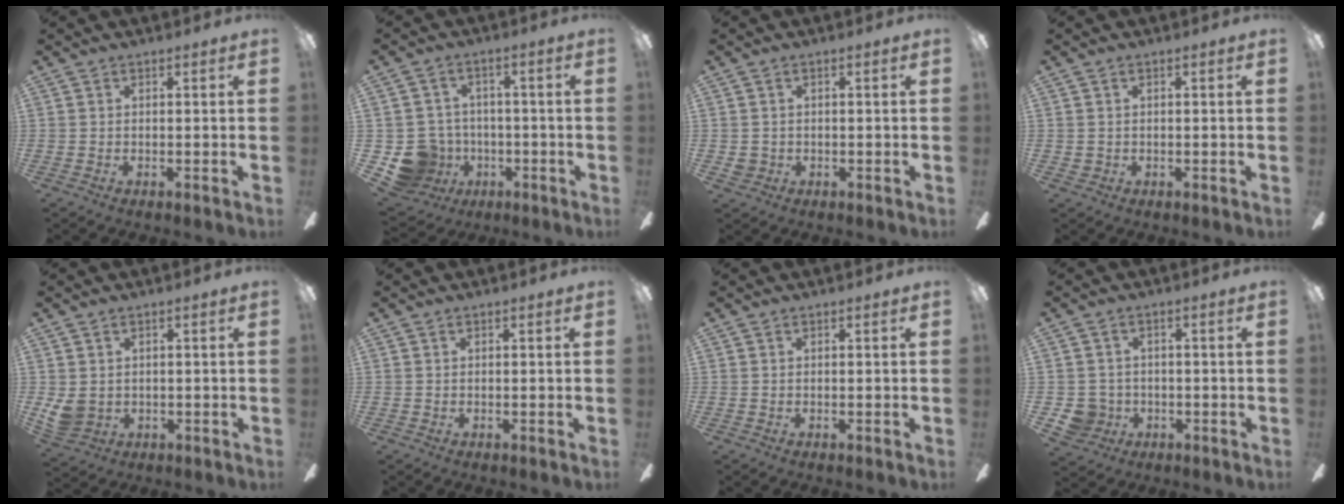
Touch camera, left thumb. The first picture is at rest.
{"total": 10.3, "force": [-3.9, 9.1, 2.8], "torque": [-0.098, 0.026, -0.062]}
{"total": 2.1, "force": [0.0, 2.0, 0.7], "torque": [-0.015, 0.003, -0.002]}
{"total": 1.2, "force": [0.4, 1.1, 0.3], "torque": [-0.008, 0.004, 0.006]}
{"total": 4.7, "force": [0.9, 4.0, 2.3], "torque": [-0.067, -0.004, 0.019]}
{"total": 0.0}
{"total": 0.0}
{"total": 5.1, "force": [-1.1, 4.9, 1.1], "torque": [-0.040, 0.013, -0.017]}